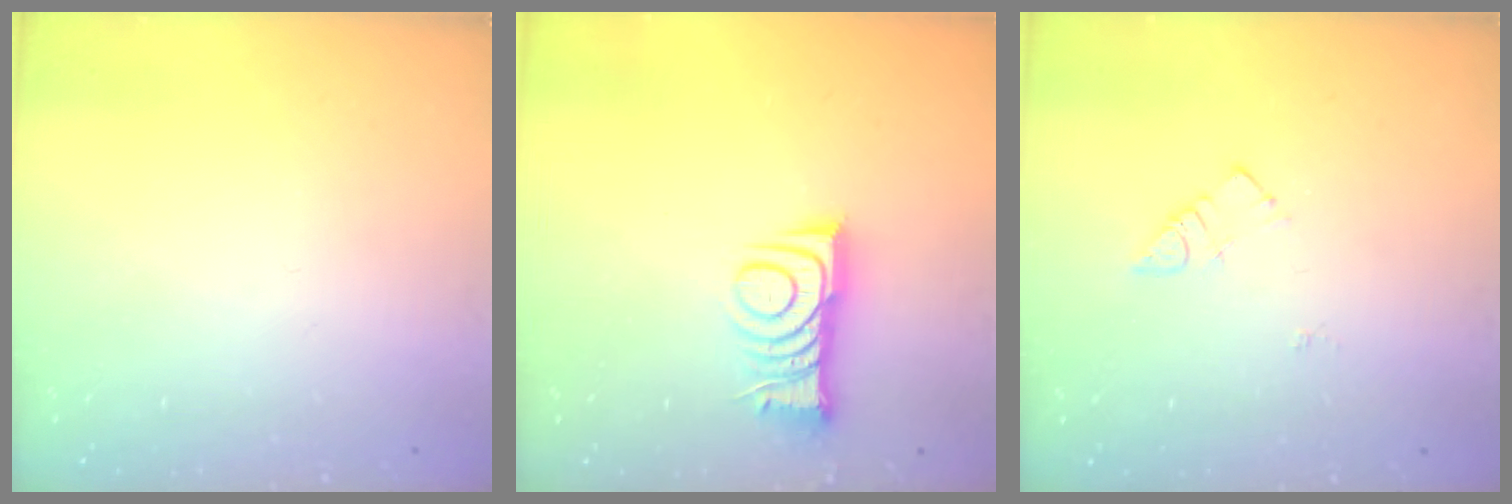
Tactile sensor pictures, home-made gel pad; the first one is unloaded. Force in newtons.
{"total": 9.2, "press": 9.2, "slide": 0.3}
{"total": 4.1, "press": 4.0, "slide": 0.7}